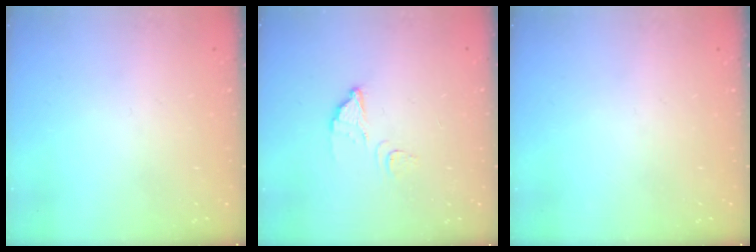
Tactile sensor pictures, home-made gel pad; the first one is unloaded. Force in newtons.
{"total": 2.5, "press": 2.5, "slide": 0.2}
{"total": 0.0}